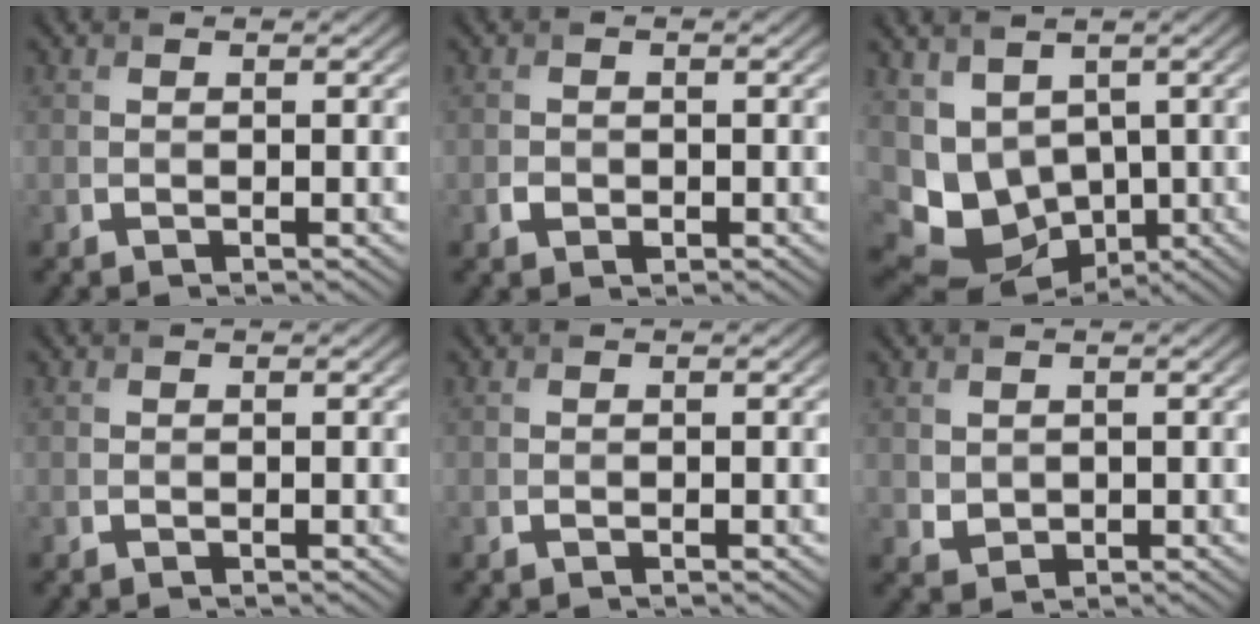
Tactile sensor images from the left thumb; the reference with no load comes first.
{"total": 1.1, "force": [-0.4, 0.9, 0.5], "torque": [-0.010, -0.005, -0.010]}
{"total": 8.9, "force": [0.4, 7.2, 5.2], "torque": [-0.116, -0.026, 0.027]}
{"total": 0.0}
{"total": 0.0}
{"total": 1.8, "force": [0.9, 1.5, 0.7], "torque": [-0.020, -0.006, 0.023]}